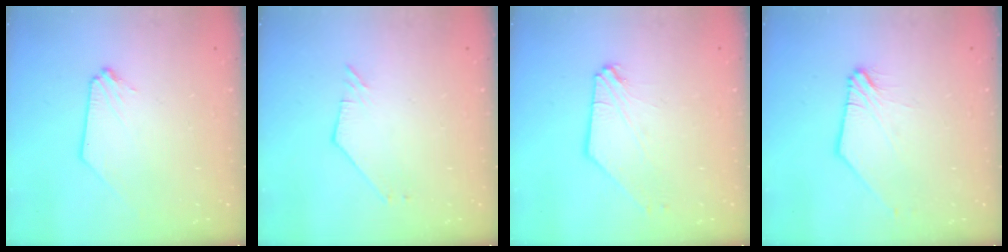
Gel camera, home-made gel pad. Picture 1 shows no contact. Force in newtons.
{"total": 2.2, "press": 2.2, "slide": 0.4}
{"total": 2.6, "press": 2.6, "slide": 0.5}
{"total": 1.6, "press": 1.6, "slide": 0.1}